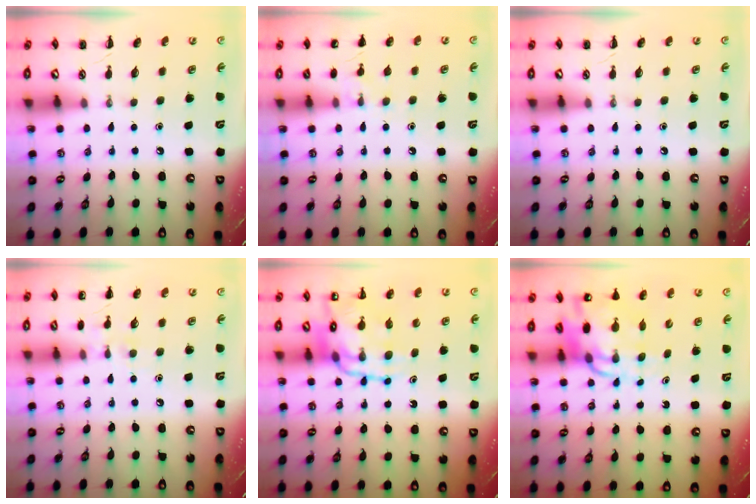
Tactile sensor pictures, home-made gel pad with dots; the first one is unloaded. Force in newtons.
{"total": 7.6, "press": 7.3, "slide": 2.0}
{"total": 0.0}
{"total": 6.7, "press": 6.4, "slide": 2.0}
{"total": 13.0, "press": 12.6, "slide": 3.3}
{"total": 11.7, "press": 11.2, "slide": 3.6}